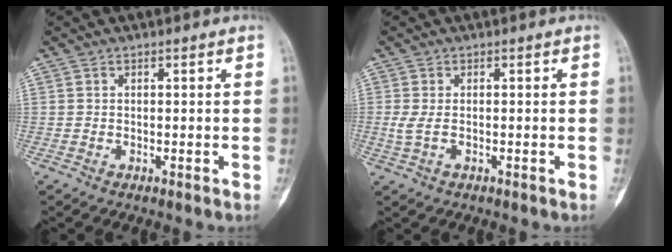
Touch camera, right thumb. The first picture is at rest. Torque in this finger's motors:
{"motor_torque": [0.11, -0.44, 0.22, 0.11, -0.05]}